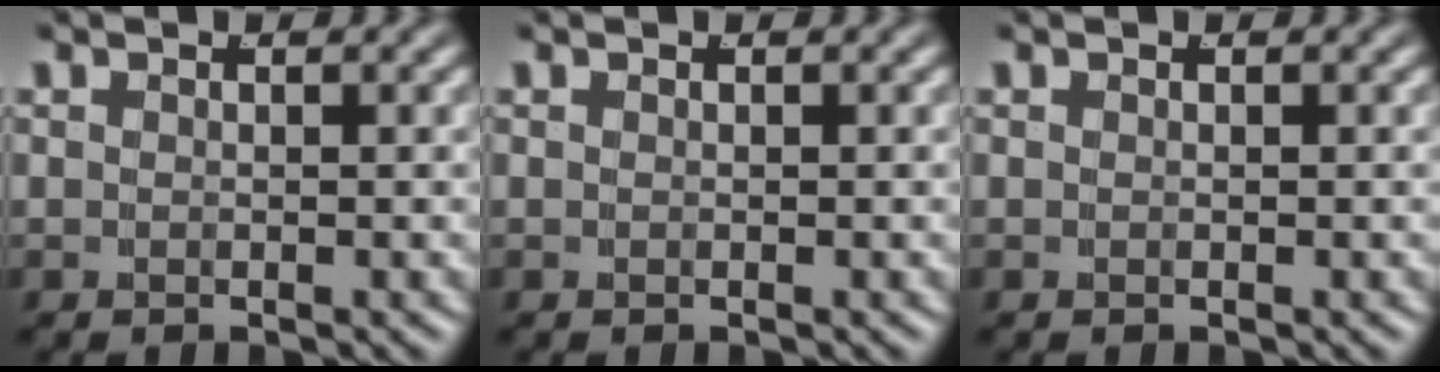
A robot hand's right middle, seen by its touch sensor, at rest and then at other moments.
{"total": 0.0}
{"total": 0.0}